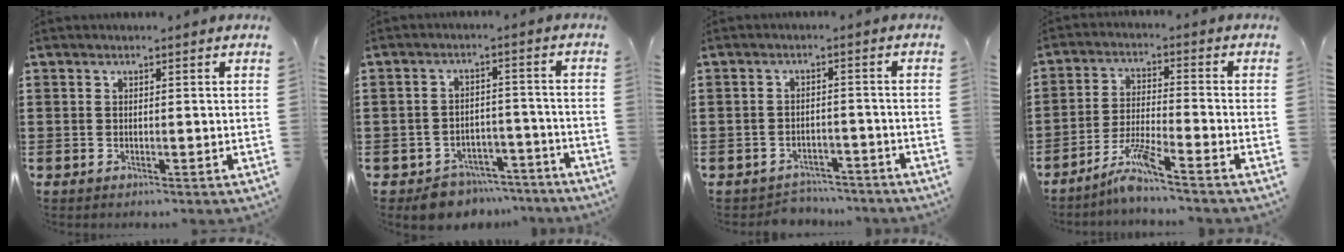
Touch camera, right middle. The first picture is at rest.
{"total": 5.1, "force": [-4.9, 1.5, 0.2], "torque": [-0.005, 0.016, -0.098]}
{"total": 2.8, "force": [-2.7, 0.6, -0.2], "torque": [-0.005, 0.000, -0.060]}
{"total": 5.8, "force": [-4.7, -0.3, 3.3], "torque": [-0.076, -0.016, -0.092]}